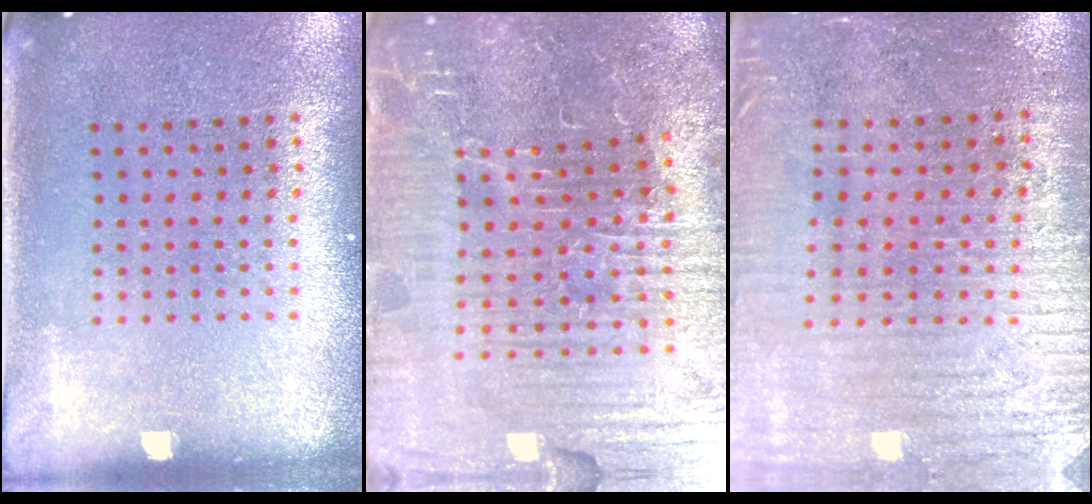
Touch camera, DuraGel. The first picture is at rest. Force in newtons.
{"total": 6.8, "press": 6.3, "slide": 2.7}
{"total": 3.1, "press": 3.0, "slide": 0.9}